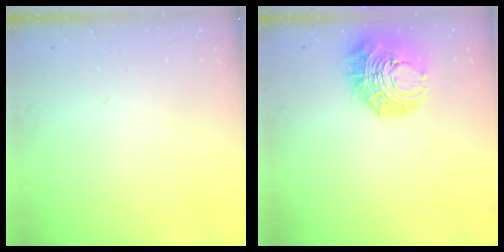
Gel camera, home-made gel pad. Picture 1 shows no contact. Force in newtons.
{"total": 11.7, "press": 11.5, "slide": 1.6}